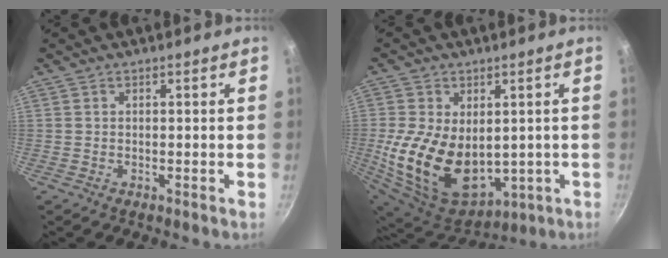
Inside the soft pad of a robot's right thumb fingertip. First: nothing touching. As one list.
[{"total": 19.8, "force": [-0.4, 13.0, 14.9], "torque": [-0.281, -0.022, 0.023]}]